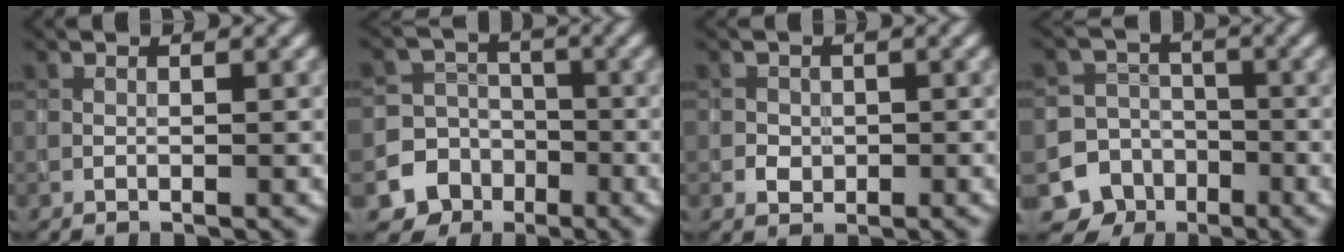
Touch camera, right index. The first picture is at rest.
{"total": 6.8, "force": [-3.8, 5.6, 0.8], "torque": [-0.001, -0.012, -0.077]}
{"total": 1.4, "force": [-0.2, 1.3, 0.3], "torque": [0.005, 0.001, -0.007]}
{"total": 8.5, "force": [-5.1, 6.8, 0.8], "torque": [-0.003, -0.024, -0.096]}